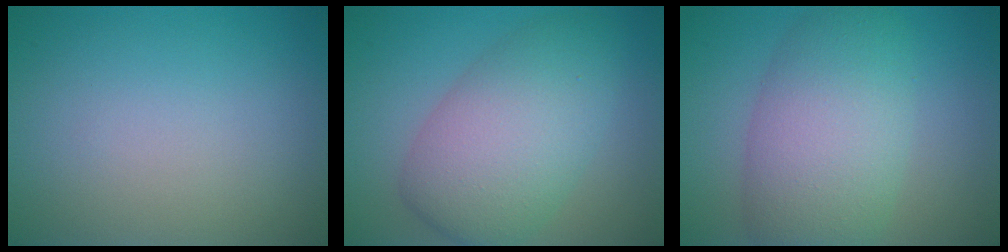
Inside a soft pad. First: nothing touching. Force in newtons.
{"total": 7.7, "press": 7.7, "slide": 0.4}
{"total": 7.9, "press": 7.9, "slide": 0.2}